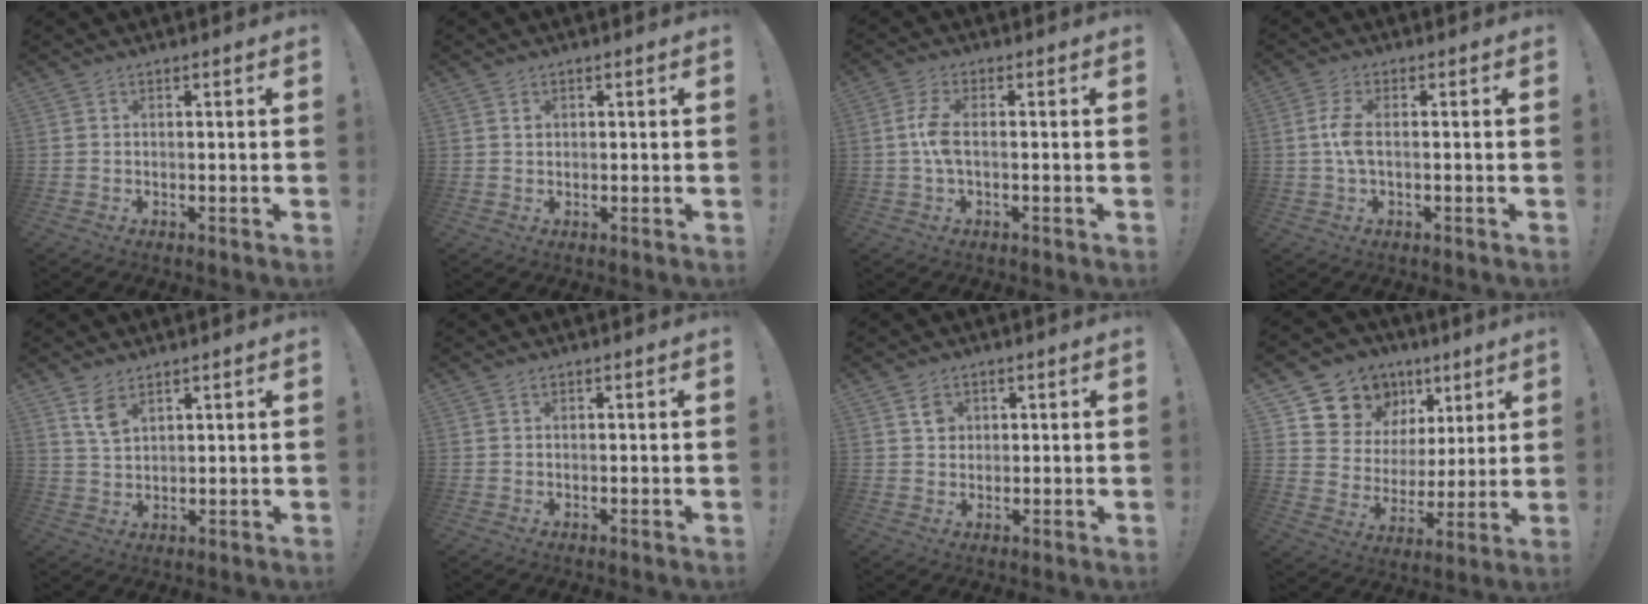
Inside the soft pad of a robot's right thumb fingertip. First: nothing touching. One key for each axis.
{"total": 0.7, "fx": 0.3, "fy": 0.6, "fz": 0.0, "tx": 0.008, "ty": -0.002, "tz": 0.004}
{"total": 6.0, "fx": -0.4, "fy": 1.9, "fz": 5.7, "tx": -0.125, "ty": 0.000, "tz": -0.010}
{"total": 5.0, "fx": -0.3, "fy": 1.4, "fz": 4.8, "tx": -0.105, "ty": 0.002, "tz": -0.008}
{"total": 5.2, "fx": 3.2, "fy": 2.5, "fz": 3.2, "tx": -0.046, "ty": -0.020, "tz": 0.058}
{"total": 0.0}
{"total": 2.9, "fx": 1.1, "fy": 2.6, "fz": 0.8, "tx": 0.010, "ty": -0.009, "tz": 0.015}
{"total": 12.3, "fx": 7.8, "fy": 9.3, "fz": 1.9, "tx": -0.043, "ty": -0.061, "tz": 0.165}